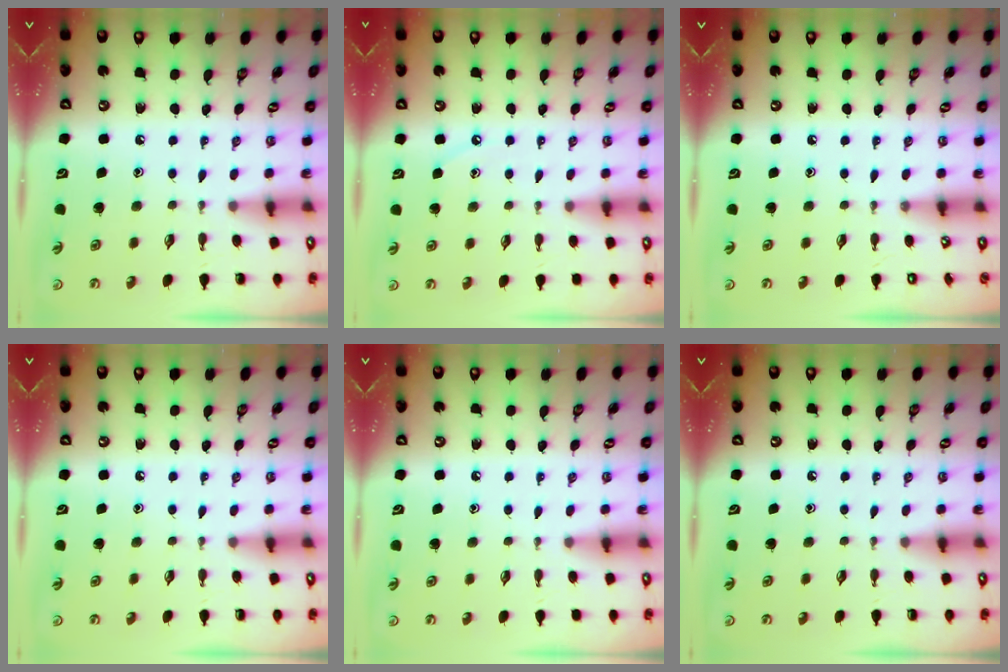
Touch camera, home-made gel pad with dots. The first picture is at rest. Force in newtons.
{"total": 2.7, "press": 2.7, "slide": 0.5}
{"total": 0.0}
{"total": 0.0}
{"total": 2.8, "press": 2.7, "slide": 0.4}
{"total": 0.0}